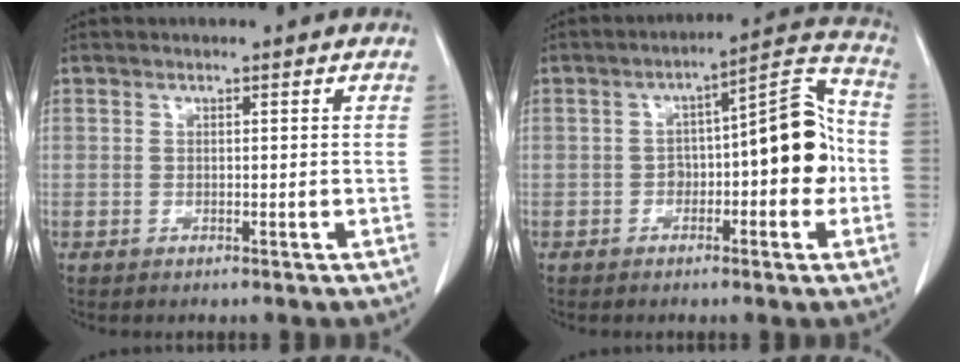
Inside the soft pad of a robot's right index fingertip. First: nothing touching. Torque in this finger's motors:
{"motor_torque": [0.36, -0.03, 0.38, 0.11]}